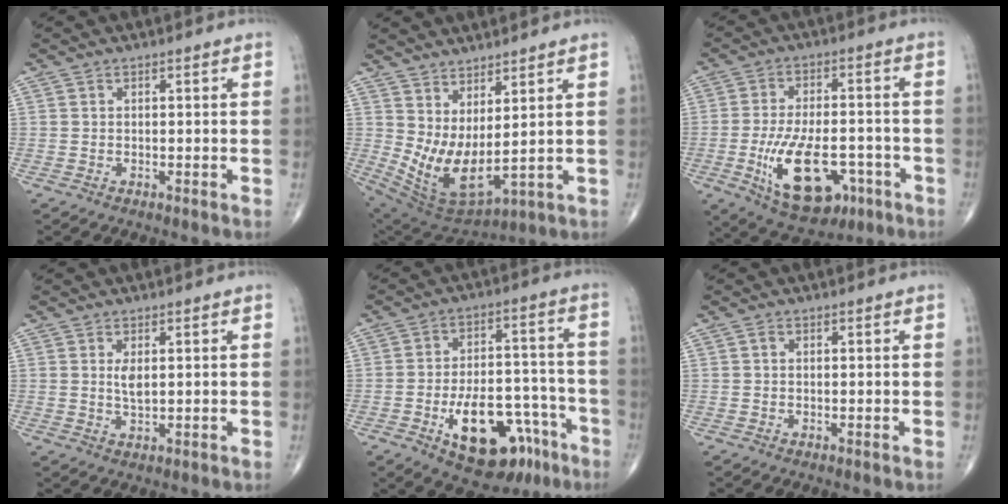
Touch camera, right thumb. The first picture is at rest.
{"total": 12.7, "force": [3.3, 4.7, 11.3], "torque": [-0.220, -0.041, 0.086]}
{"total": 16.0, "force": [-5.5, 8.3, 12.5], "torque": [-0.199, 0.015, -0.075]}
{"total": 2.5, "force": [0.7, 0.9, 2.2], "torque": [-0.042, -0.009, 0.015]}
{"total": 18.0, "force": [-8.7, 9.4, 12.6], "torque": [-0.163, 0.057, -0.119]}
{"total": 0.6, "force": [0.1, 0.4, 0.4], "torque": [-0.008, 0.005, 0.001]}